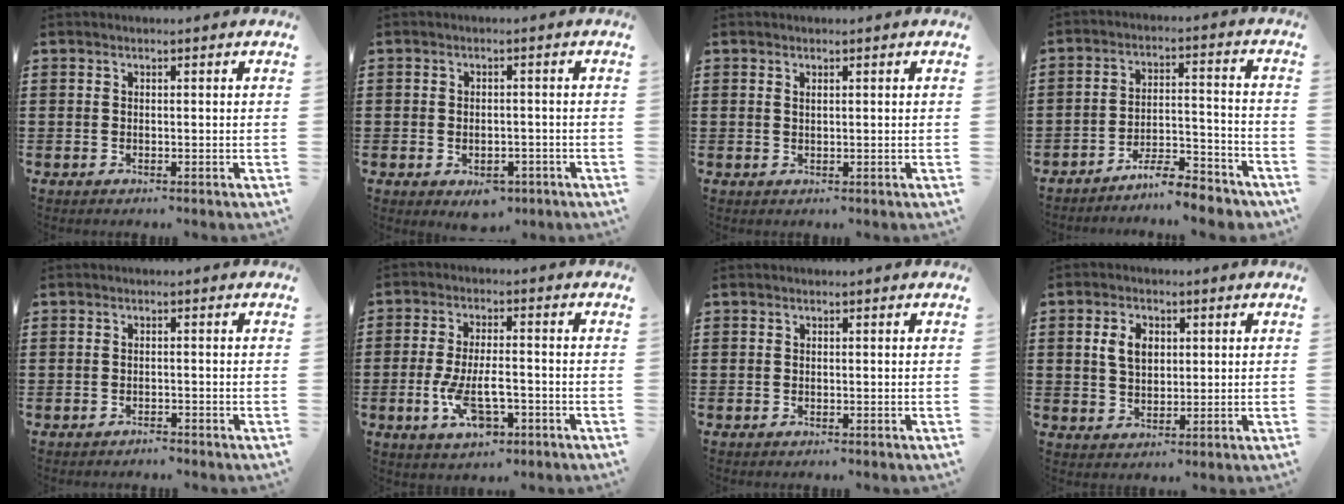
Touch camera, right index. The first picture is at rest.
{"total": 2.4, "force": [-1.5, 1.4, 1.1], "torque": [-0.022, 0.004, -0.029]}
{"total": 0.5, "force": [0.3, 0.1, 0.4], "torque": [-0.009, 0.001, 0.006]}
{"total": 6.9, "force": [-6.5, 0.7, 2.3], "torque": [-0.034, 0.016, -0.123]}
{"total": 1.1, "force": [-1.1, 0.1, -0.1], "torque": [-0.002, 0.003, -0.024]}
{"total": 8.3, "force": [-2.7, 3.5, 7.0], "torque": [-0.149, -0.004, -0.049]}
{"total": 0.0}
{"total": 4.4, "force": [1.0, 3.0, 3.1], "torque": [-0.070, 0.014, 0.015]}